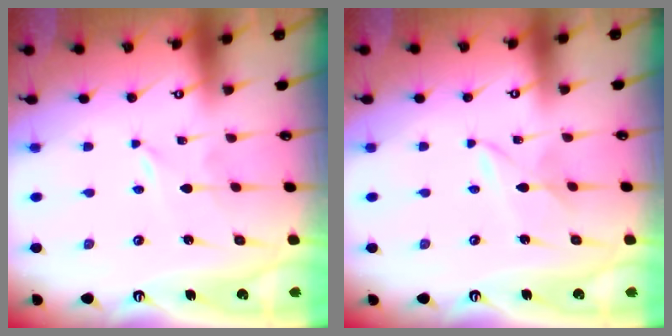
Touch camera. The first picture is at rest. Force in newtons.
{"total": 2.3, "press": 2.3, "slide": 0.2}